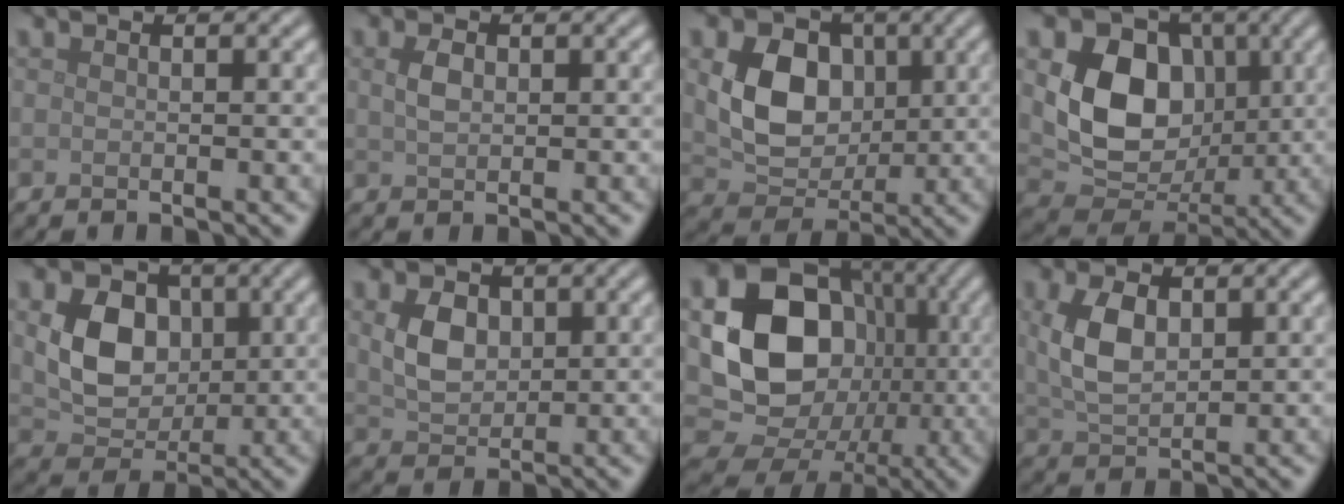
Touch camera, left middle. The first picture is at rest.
{"total": 1.7, "force": [0.5, 1.1, 1.2], "torque": [-0.028, 0.002, 0.011]}
{"total": 6.8, "force": [1.1, 5.2, 4.3], "torque": [-0.081, -0.001, 0.017]}
{"total": 9.7, "force": [1.4, 7.5, 6.0], "torque": [-0.124, -0.011, 0.026]}
{"total": 6.2, "force": [1.0, 4.8, 3.7], "torque": [-0.075, -0.002, 0.015]}
{"total": 3.6, "force": [0.9, 2.6, 2.3], "torque": [-0.050, 0.001, 0.016]}
{"total": 13.2, "force": [0.0, 10.7, 7.7], "torque": [-0.114, -0.015, -0.007]}
{"total": 4.7, "force": [1.3, 2.8, 3.5], "torque": [-0.088, 0.003, 0.029]}